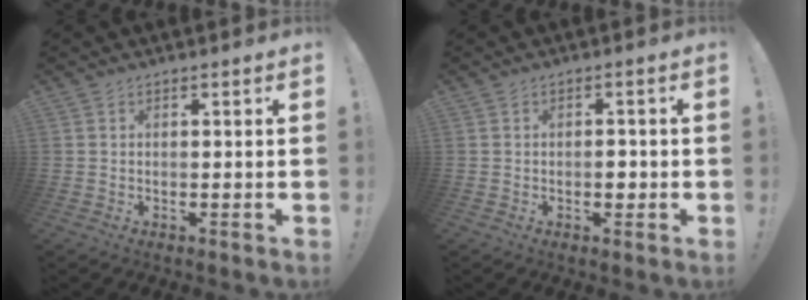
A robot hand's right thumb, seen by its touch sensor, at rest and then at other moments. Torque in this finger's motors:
{"motor_torque": [0.60, 0.76, 0.51, -0.60, 0.20]}